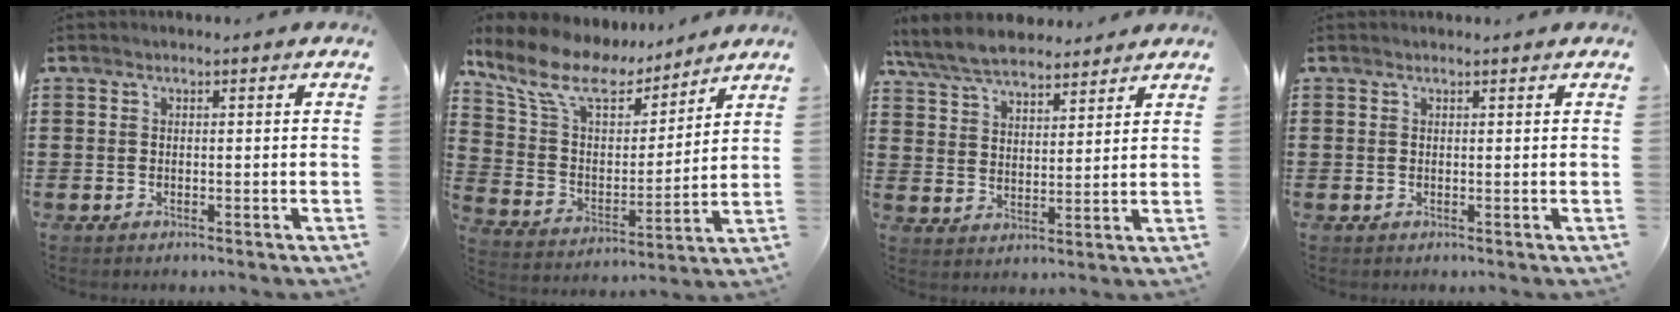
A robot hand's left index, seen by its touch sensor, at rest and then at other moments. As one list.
[{"total": 11.1, "force": [9.0, 4.0, 5.1], "torque": [-0.144, -0.044, 0.157]}, {"total": 7.5, "force": [6.8, 1.9, 2.6], "torque": [-0.075, -0.014, 0.126]}, {"total": 0.6, "force": [0.5, 0.0, 0.3], "torque": [-0.006, 0.000, 0.010]}]